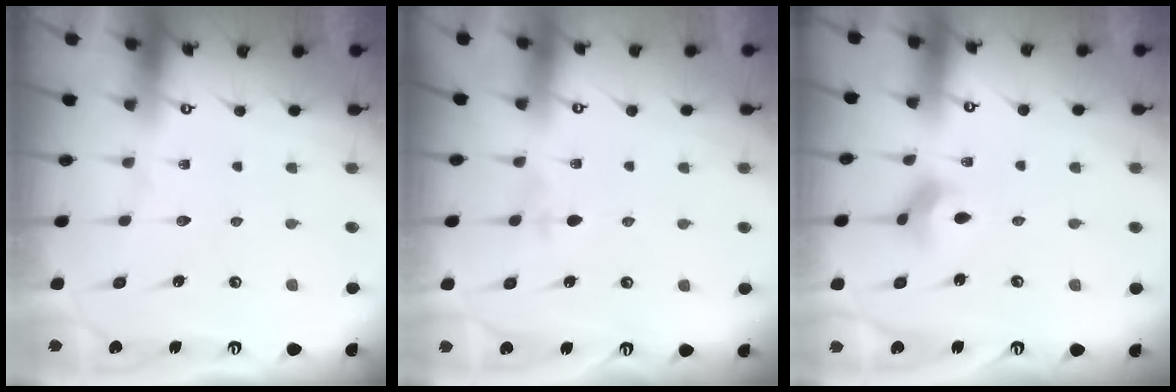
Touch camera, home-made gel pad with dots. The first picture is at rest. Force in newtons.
{"total": 1.9, "press": 1.9, "slide": 0.4}
{"total": 3.9, "press": 3.9, "slide": 0.6}